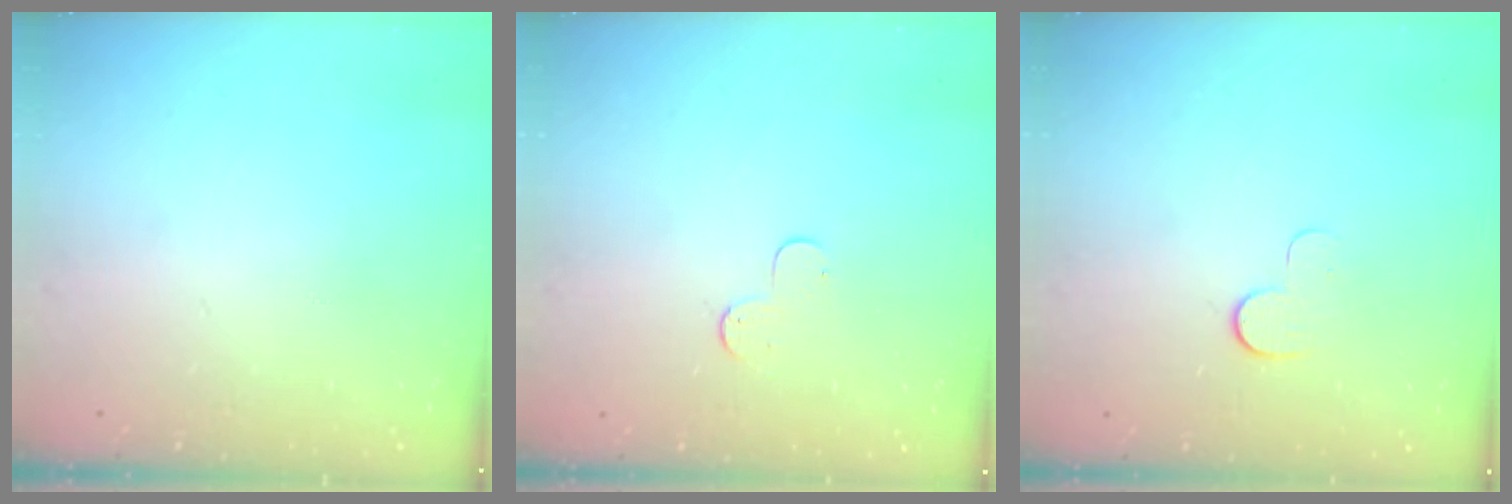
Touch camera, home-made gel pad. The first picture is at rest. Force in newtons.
{"total": 4.3, "press": 4.3, "slide": 0.4}
{"total": 7.6, "press": 7.5, "slide": 0.7}